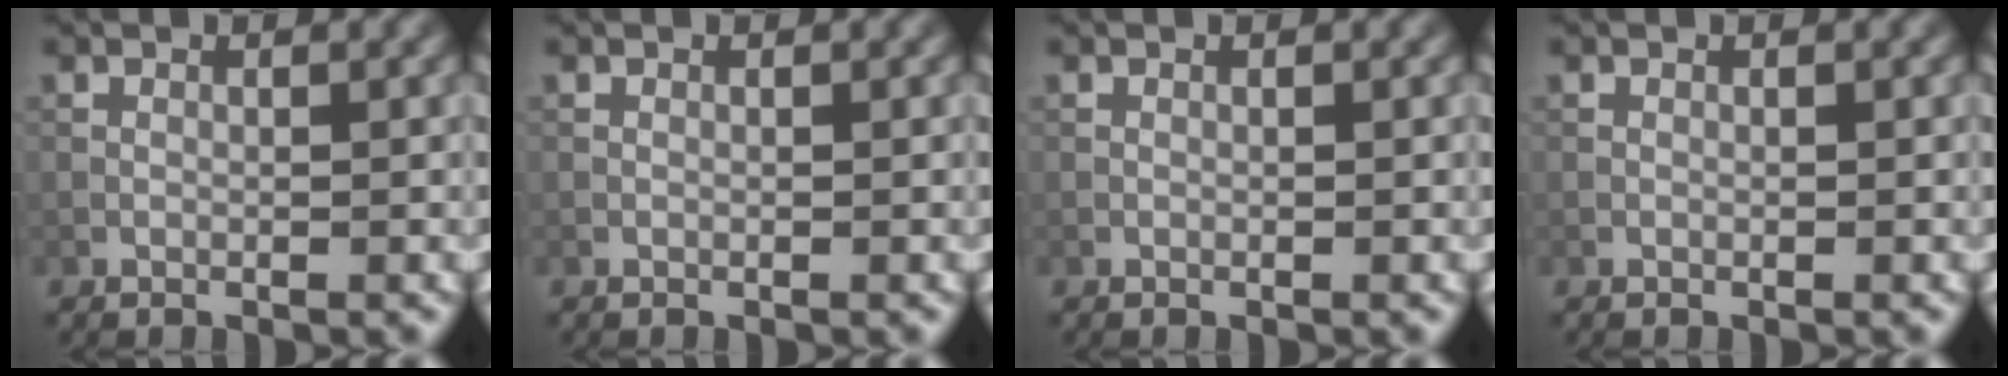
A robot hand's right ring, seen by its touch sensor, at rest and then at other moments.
{"total": 0.0}
{"total": 0.0}
{"total": 0.0}